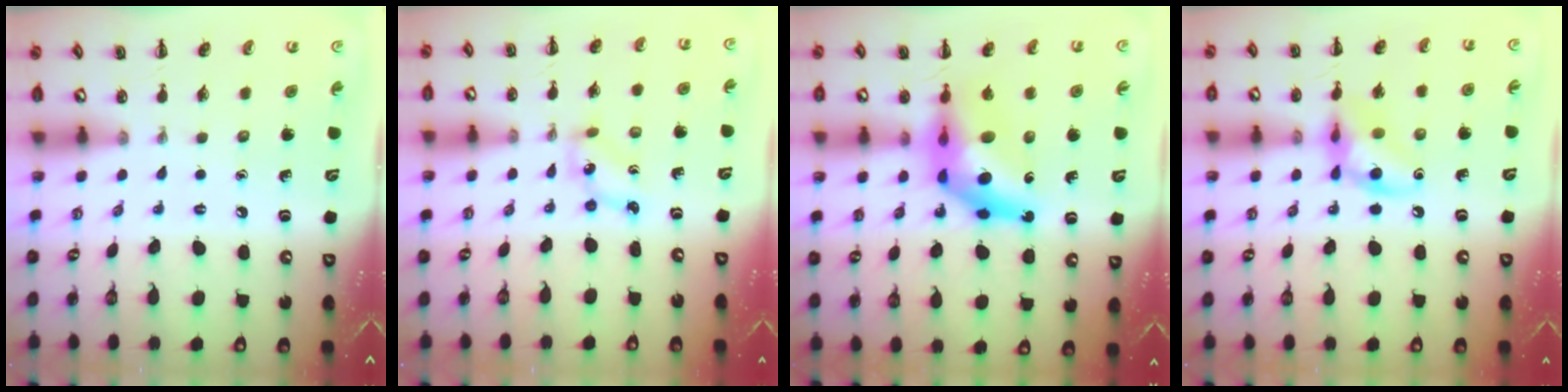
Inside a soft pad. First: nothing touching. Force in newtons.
{"total": 2.8, "press": 2.7, "slide": 0.7}
{"total": 13.1, "press": 12.5, "slide": 4.0}
{"total": 12.0, "press": 11.9, "slide": 1.8}